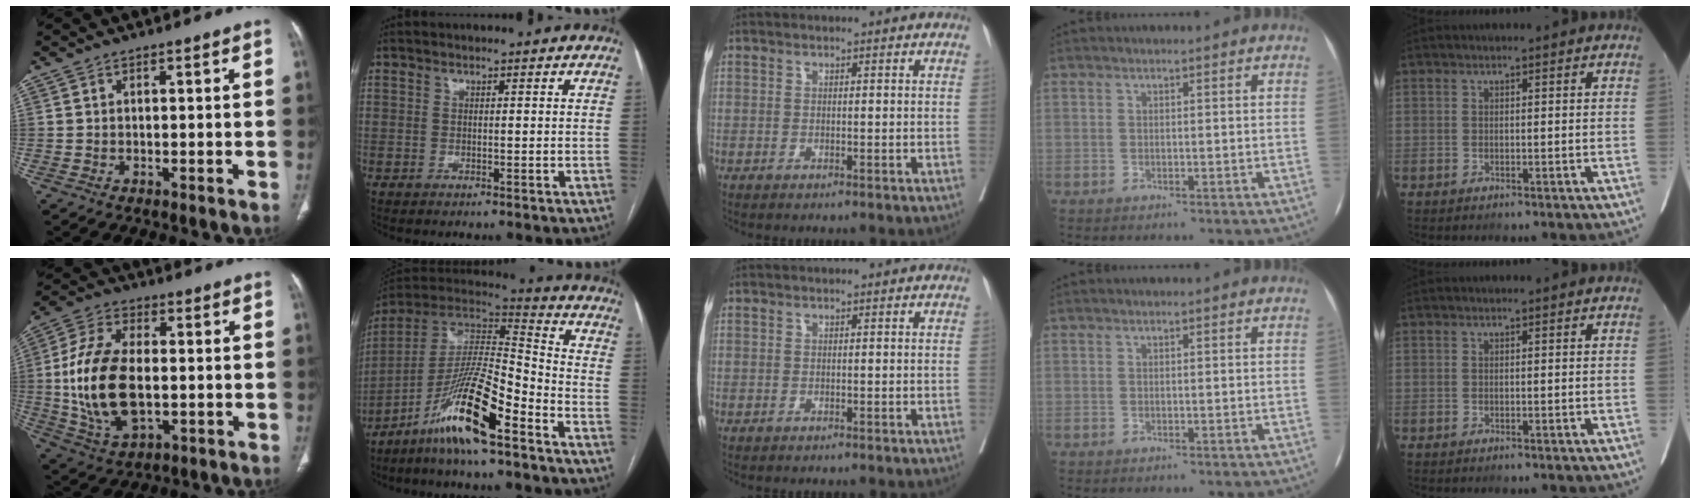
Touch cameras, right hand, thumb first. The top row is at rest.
{"thumb": {"total": 17.9, "force": [-0.9, 10.0, 14.8], "torque": [-0.293, 0.003, -0.007]}, "index": {"total": 15.0, "force": [-9.2, 1.3, 11.8], "torque": [-0.226, -0.001, -0.170]}}